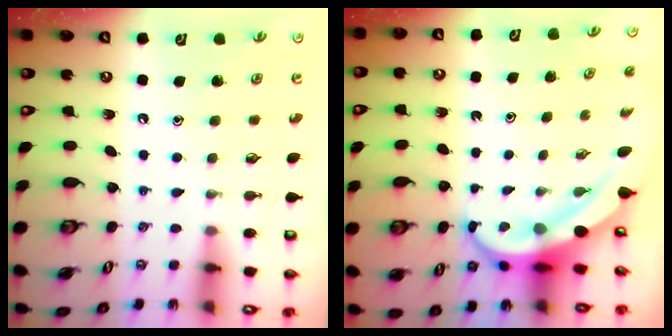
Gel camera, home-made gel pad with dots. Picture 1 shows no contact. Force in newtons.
{"total": 7.5, "press": 7.3, "slide": 1.4}